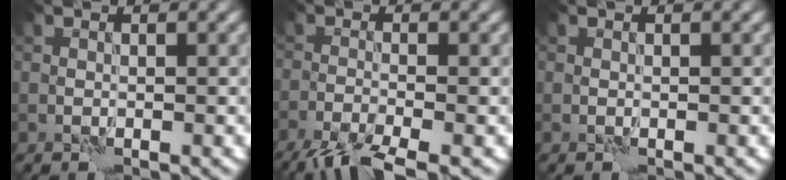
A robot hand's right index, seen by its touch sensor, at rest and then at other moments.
{"total": 6.0, "force": [-4.6, 1.1, 3.8], "torque": [-0.067, -0.016, -0.093]}
{"total": 0.0}